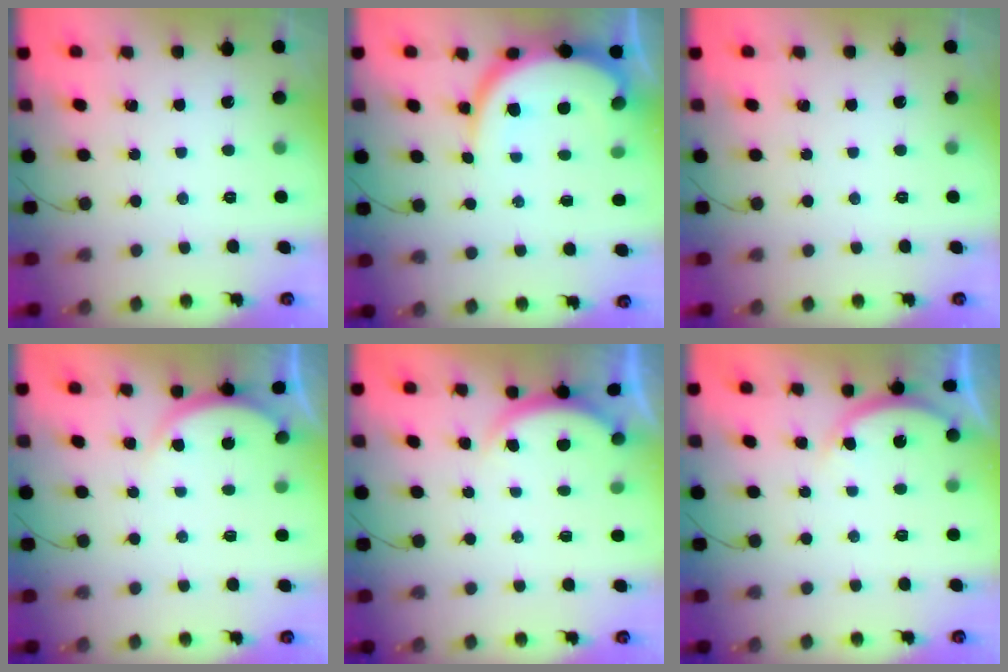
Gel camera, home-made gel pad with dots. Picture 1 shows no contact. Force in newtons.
{"total": 10.4, "press": 10.3, "slide": 1.2}
{"total": 0.0}
{"total": 3.6, "press": 3.5, "slide": 0.5}
{"total": 3.3, "press": 3.3, "slide": 0.6}
{"total": 3.9, "press": 3.8, "slide": 0.5}